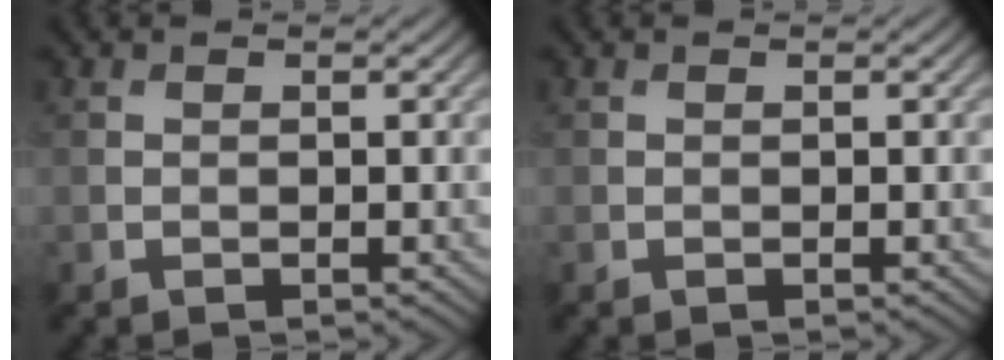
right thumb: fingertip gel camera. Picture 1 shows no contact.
{"total": 0.0}